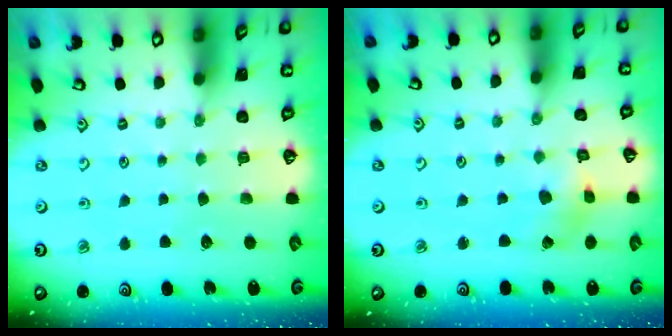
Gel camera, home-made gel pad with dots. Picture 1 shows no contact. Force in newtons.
{"total": 2.8, "press": 2.7, "slide": 0.4}